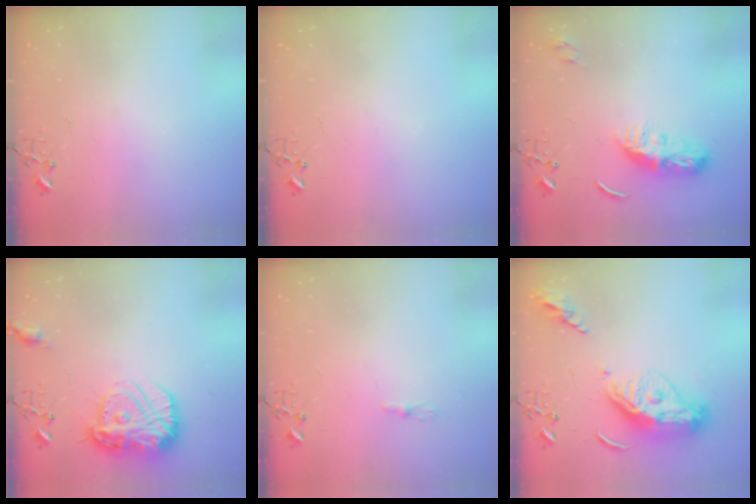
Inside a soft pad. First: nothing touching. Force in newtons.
{"total": 0.0}
{"total": 9.4, "press": 9.4, "slide": 0.4}
{"total": 17.4, "press": 17.4, "slide": 1.3}
{"total": 4.0, "press": 4.0, "slide": 0.4}
{"total": 14.7, "press": 14.6, "slide": 1.6}